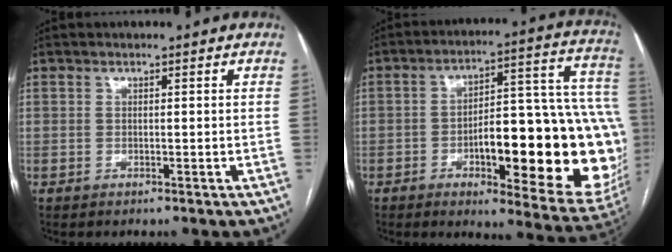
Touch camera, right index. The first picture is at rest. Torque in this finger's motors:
{"motor_torque": [1.57, -0.56, 0.75, 0.21]}